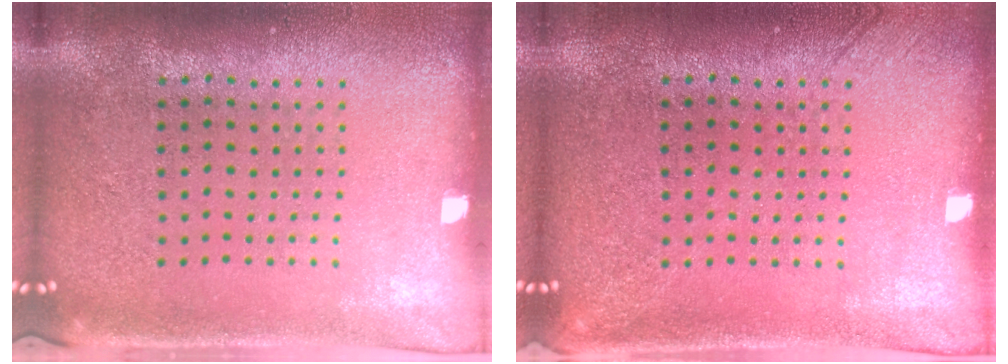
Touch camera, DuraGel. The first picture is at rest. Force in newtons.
{"total": 1.4, "press": 1.3, "slide": 0.3}